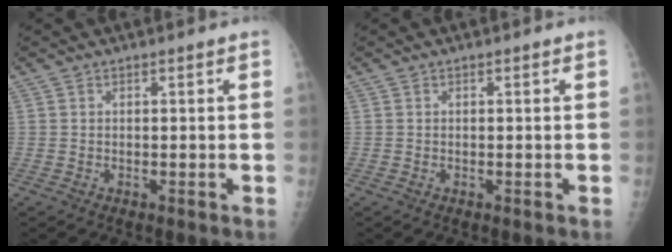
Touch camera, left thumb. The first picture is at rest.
{"total": 0.0}